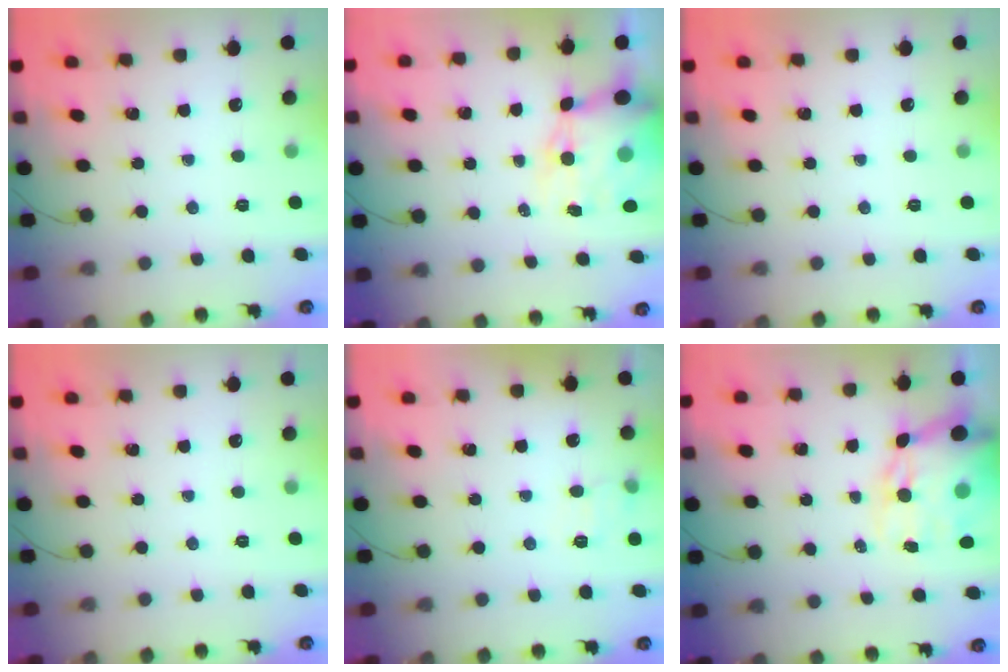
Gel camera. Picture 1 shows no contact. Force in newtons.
{"total": 13.3, "press": 12.9, "slide": 3.3}
{"total": 0.0}
{"total": 0.0}
{"total": 5.7, "press": 5.4, "slide": 2.0}
{"total": 15.3, "press": 14.9, "slide": 3.4}